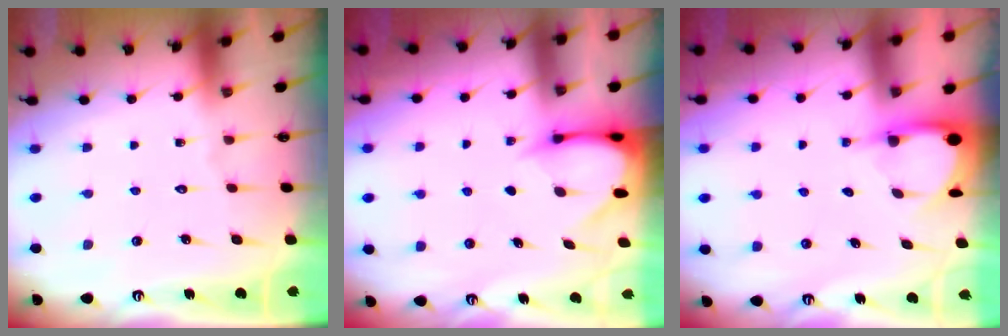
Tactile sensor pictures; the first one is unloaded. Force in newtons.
{"total": 3.3, "press": 3.3, "slide": 0.2}
{"total": 3.5, "press": 3.5, "slide": 0.2}